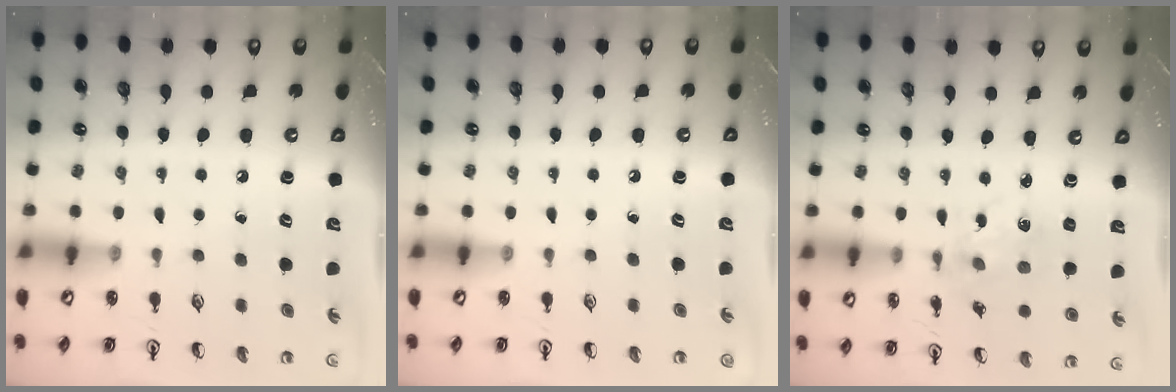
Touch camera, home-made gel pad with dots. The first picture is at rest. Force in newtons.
{"total": 0.0}
{"total": 2.3, "press": 2.3, "slide": 0.6}